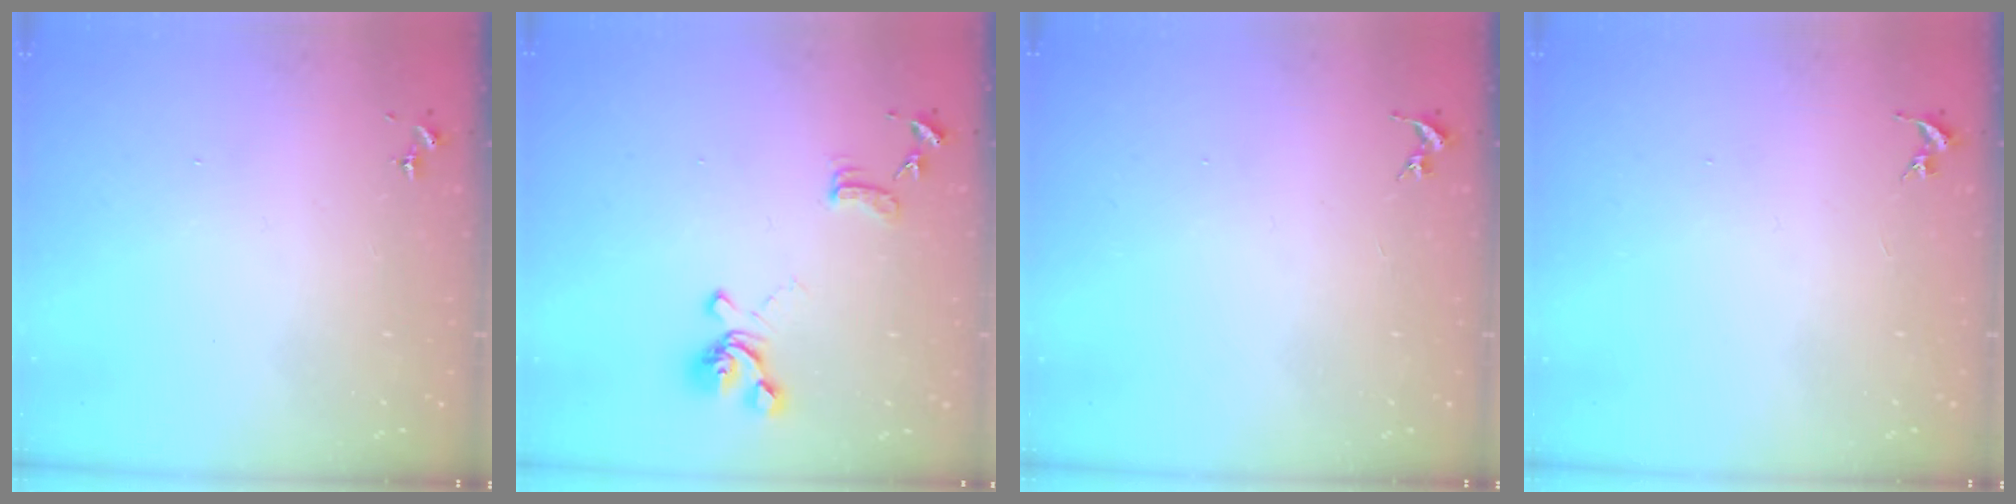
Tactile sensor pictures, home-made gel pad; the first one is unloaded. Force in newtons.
{"total": 13.1, "press": 13.0, "slide": 1.2}
{"total": 0.0}
{"total": 0.0}